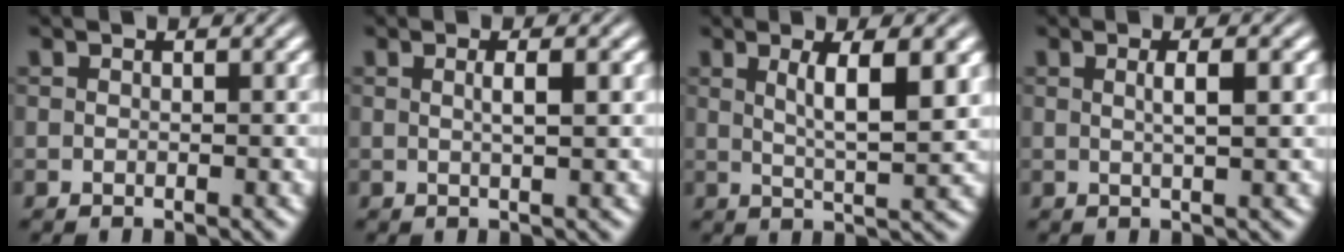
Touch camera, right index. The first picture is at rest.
{"total": 1.8, "force": [0.2, -1.0, 1.4], "torque": [-0.014, -0.001, 0.007]}
{"total": 4.1, "force": [1.2, -0.8, 3.9], "torque": [-0.049, -0.006, 0.030]}
{"total": 2.1, "force": [0.4, -1.1, 1.8], "torque": [-0.019, 0.000, 0.010]}